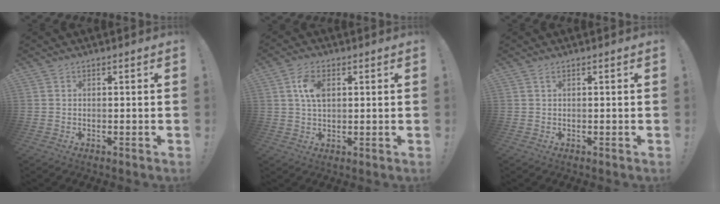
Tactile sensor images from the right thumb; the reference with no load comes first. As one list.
[{"total": 6.8, "force": [1.9, 4.0, 5.2], "torque": [-0.088, 0.004, 0.034]}, {"total": 0.7, "force": [0.3, 0.1, 0.6], "torque": [-0.014, 0.001, 0.005]}]